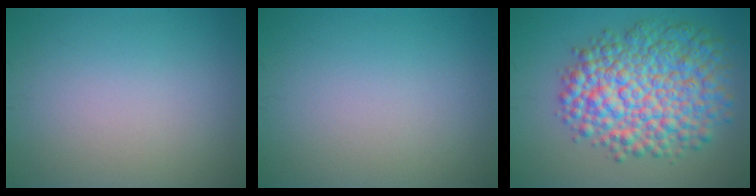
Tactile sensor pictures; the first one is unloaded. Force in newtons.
{"total": 0.0}
{"total": 10.3, "press": 10.2, "slide": 0.2}